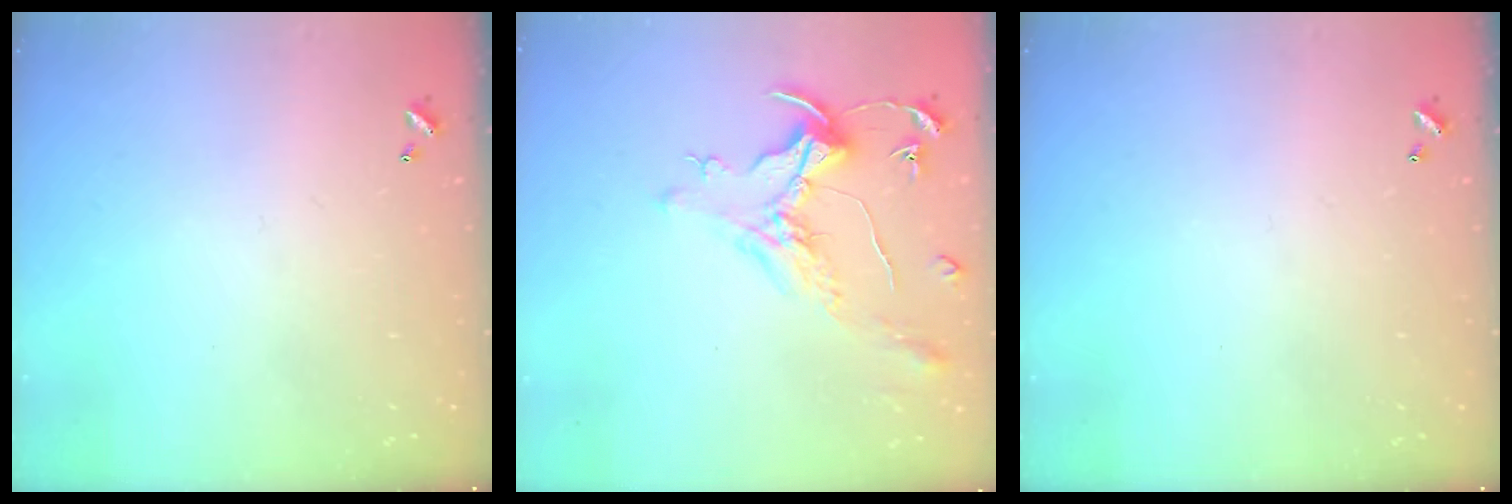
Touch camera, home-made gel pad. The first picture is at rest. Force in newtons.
{"total": 1.6, "press": 1.4, "slide": 0.7}
{"total": 0.0}